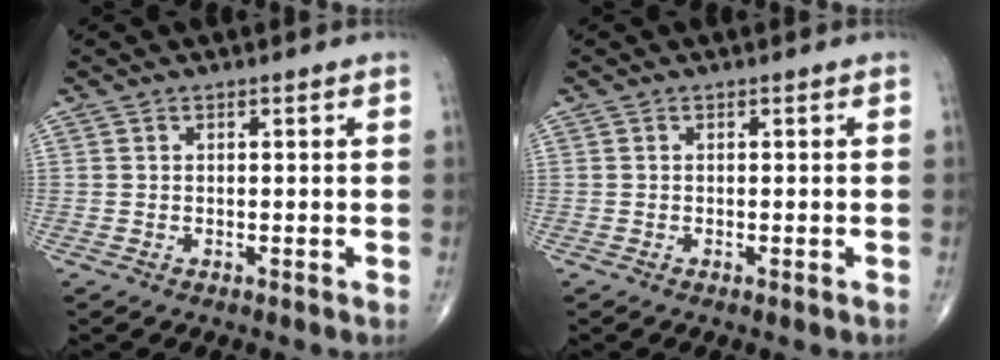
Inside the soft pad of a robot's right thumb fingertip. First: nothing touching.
{"total": 0.6, "force": [-0.2, 0.0, 0.5], "torque": [-0.010, -0.002, -0.003]}